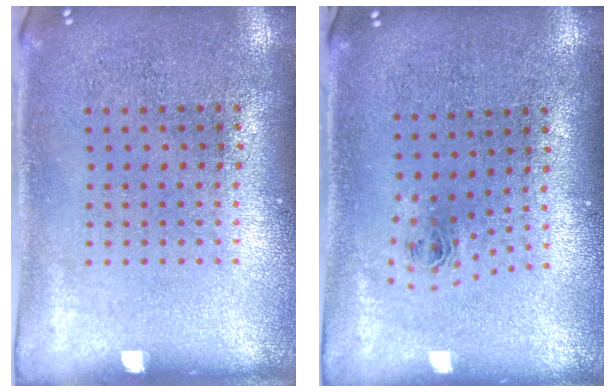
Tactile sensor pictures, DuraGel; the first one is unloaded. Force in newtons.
{"total": 0.9, "press": 0.4, "slide": 0.8}